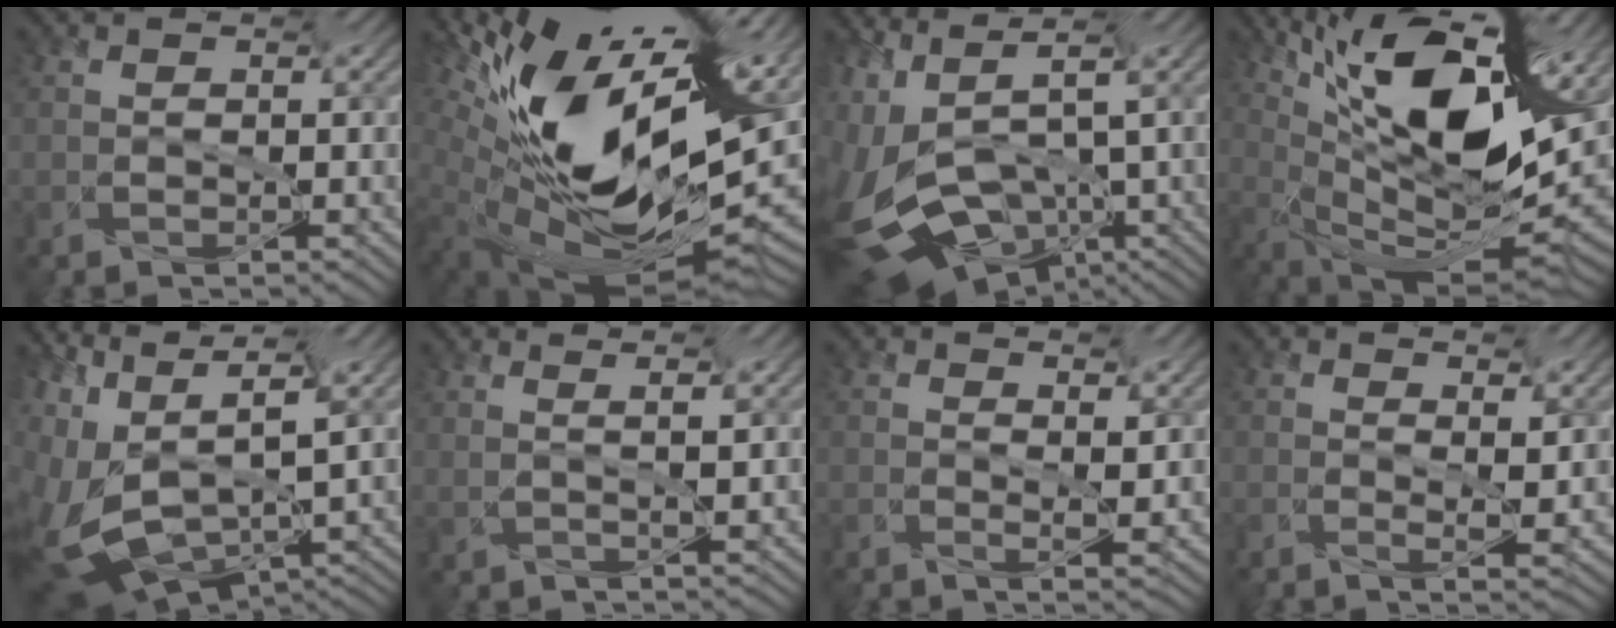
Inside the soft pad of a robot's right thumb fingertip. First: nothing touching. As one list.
[{"total": 16.2, "force": [2.5, 7.6, 14.0], "torque": [-0.240, 0.003, 0.051]}, {"total": 14.6, "force": [-4.8, 8.1, 11.1], "torque": [-0.252, 0.002, -0.050]}, {"total": 14.1, "force": [5.3, 2.5, 12.9], "torque": [-0.212, 0.013, 0.095]}, {"total": 12.2, "force": [-0.8, 5.9, 10.6], "torque": [-0.220, 0.004, 0.022]}, {"total": 2.6, "force": [2.3, -0.7, 1.0], "torque": [-0.004, -0.002, 0.043]}, {"total": 1.8, "force": [0.3, 0.4, 1.7], "torque": [-0.038, -0.008, 0.000]}, {"total": 2.5, "force": [0.3, 0.8, 2.3], "torque": [-0.048, -0.008, -0.002]}]